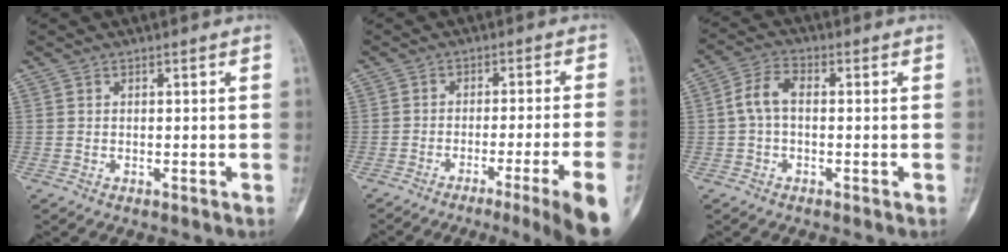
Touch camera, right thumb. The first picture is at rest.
{"total": 12.9, "force": [-7.2, -0.9, 10.6], "torque": [-0.136, 0.019, -0.101]}
{"total": 5.4, "force": [-0.1, 3.1, 4.4], "torque": [-0.088, 0.018, -0.009]}